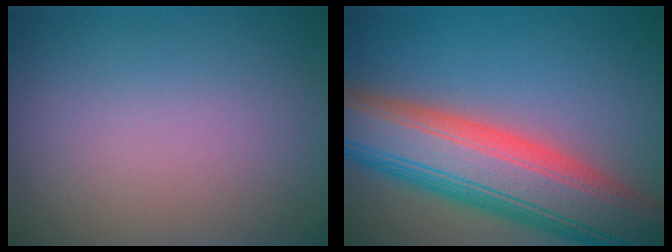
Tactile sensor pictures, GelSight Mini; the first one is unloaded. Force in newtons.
{"total": 12.5, "press": 12.4, "slide": 0.6}